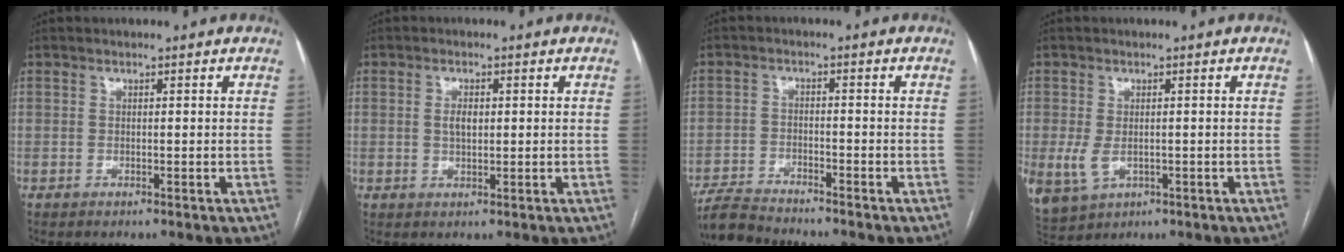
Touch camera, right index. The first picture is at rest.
{"total": 2.5, "force": [0.4, 1.2, 2.2], "torque": [-0.043, 0.002, 0.008]}
{"total": 4.8, "force": [-4.7, -0.2, 1.0], "torque": [-0.014, -0.018, -0.085]}
{"total": 5.9, "force": [-1.3, 3.9, 4.2], "torque": [-0.098, -0.006, -0.009]}